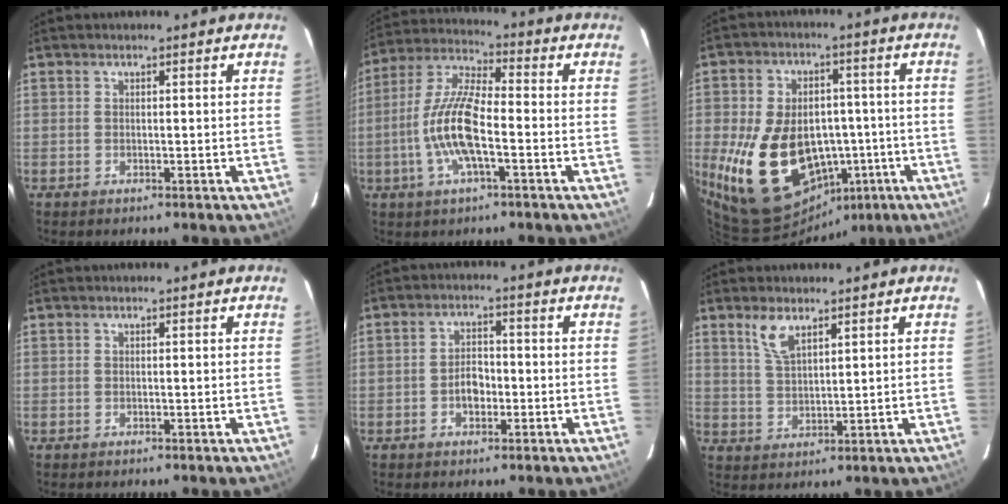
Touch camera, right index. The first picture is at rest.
{"total": 12.3, "force": [-3.3, 3.3, 11.4], "torque": [-0.238, 0.002, -0.067]}
{"total": 21.7, "force": [-5.6, 15.4, 14.4], "torque": [-0.311, 0.011, -0.058]}
{"total": 0.0}
{"total": 4.0, "force": [-1.4, 2.6, 2.7], "torque": [-0.048, 0.008, -0.021]}
{"total": 5.1, "force": [3.4, 1.9, 3.3], "torque": [-0.065, 0.001, 0.071]}